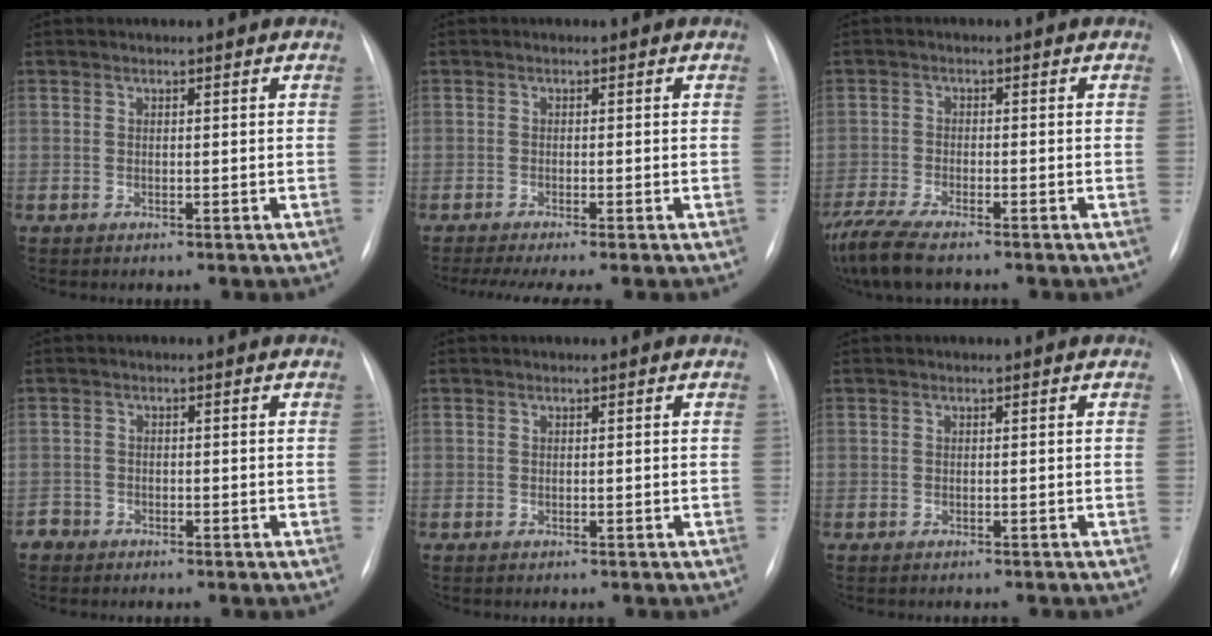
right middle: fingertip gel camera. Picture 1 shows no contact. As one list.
[{"total": 6.3, "force": [-5.1, -0.1, 3.7], "torque": [-0.052, -0.013, -0.079]}, {"total": 9.9, "force": [-7.8, 2.0, 5.7], "torque": [-0.118, -0.025, -0.138]}, {"total": 1.9, "force": [-1.5, 1.0, -0.4], "torque": [0.003, 0.003, -0.029]}, {"total": 0.7, "force": [-0.6, 0.1, 0.4], "torque": [-0.010, -0.004, -0.005]}, {"total": 2.3, "force": [-2.1, 0.2, 0.8], "torque": [-0.013, -0.005, -0.024]}]